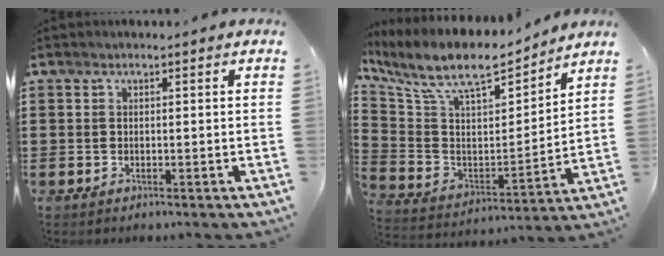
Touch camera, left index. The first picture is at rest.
{"total": 10.4, "force": [8.2, 3.1, 5.5], "torque": [-0.135, -0.048, 0.140]}